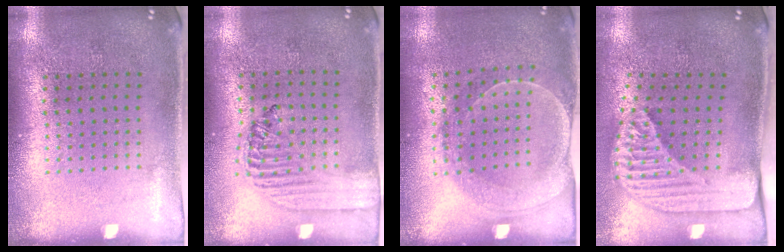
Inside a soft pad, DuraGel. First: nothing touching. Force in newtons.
{"total": 1.4, "press": 1.3, "slide": 0.5}
{"total": 1.8, "press": 1.7, "slide": 0.4}
{"total": 2.5, "press": 1.7, "slide": 1.8}